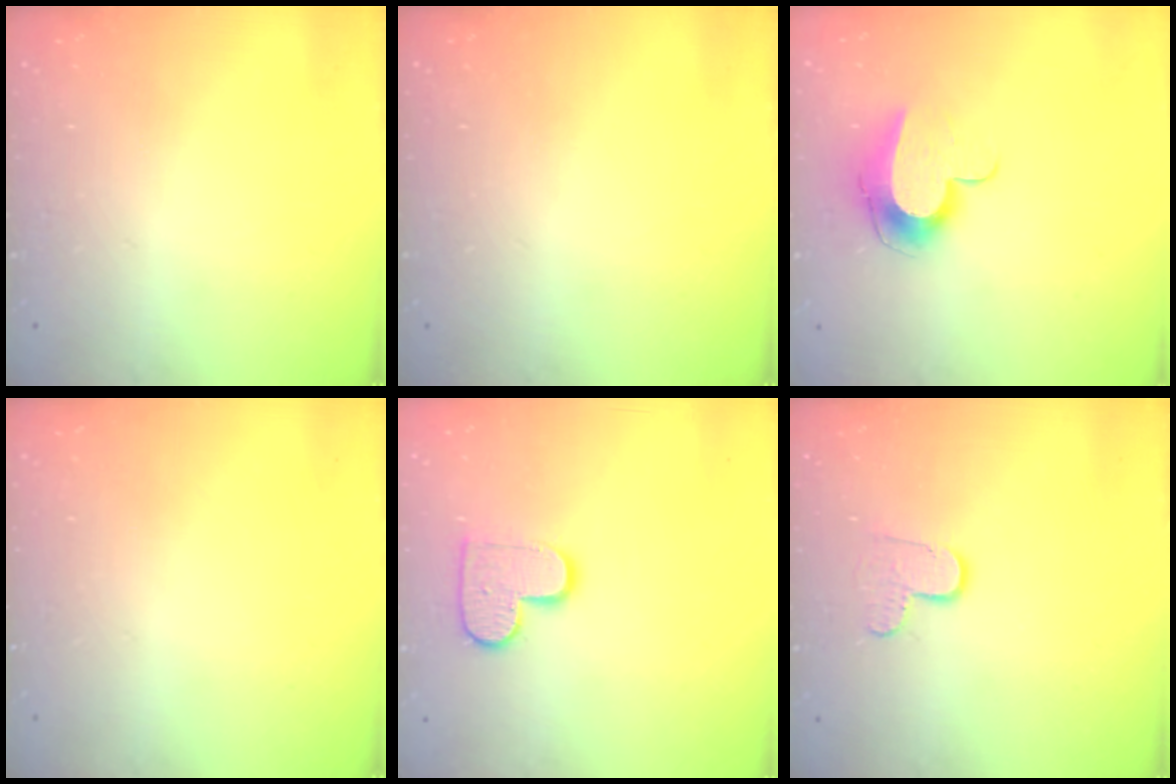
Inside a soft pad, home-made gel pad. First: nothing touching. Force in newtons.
{"total": 0.0}
{"total": 9.9, "press": 9.9, "slide": 0.4}
{"total": 0.0}
{"total": 10.6, "press": 10.6, "slide": 0.7}
{"total": 7.7, "press": 7.6, "slide": 0.4}